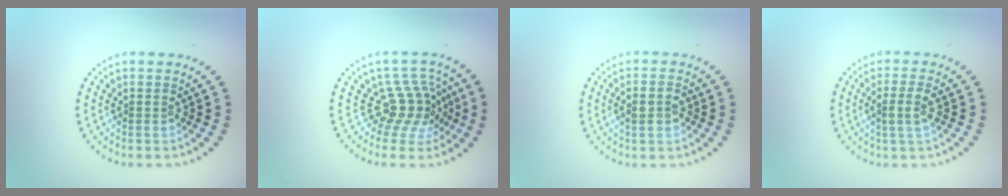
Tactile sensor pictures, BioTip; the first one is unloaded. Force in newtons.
{"total": 3.9, "press": 2.7, "slide": 2.8}
{"total": 1.9, "press": 1.9, "slide": 0.3}
{"total": 1.8, "press": 1.7, "slide": 0.5}